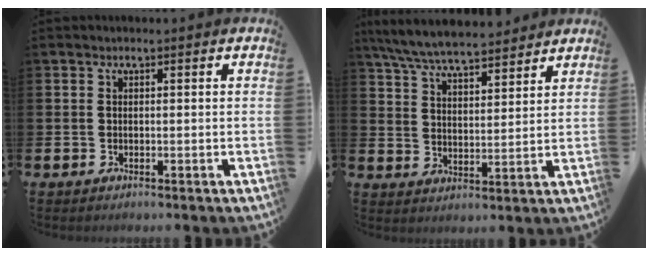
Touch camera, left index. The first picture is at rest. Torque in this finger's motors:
{"motor_torque": [0.38, -0.49, 1.06, 0.21]}